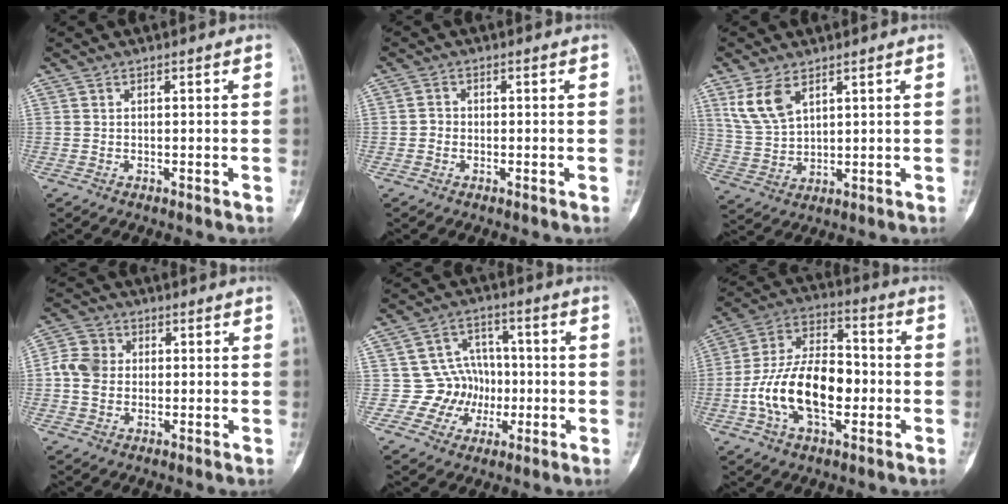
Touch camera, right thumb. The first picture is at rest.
{"total": 1.4, "force": [-0.4, 1.2, 0.5], "torque": [0.005, 0.007, -0.011]}
{"total": 7.6, "force": [4.2, 4.0, 5.0], "torque": [-0.096, -0.014, 0.096]}
{"total": 6.3, "force": [0.1, 5.4, 3.3], "torque": [-0.054, 0.013, -0.008]}
{"total": 9.2, "force": [-1.4, 8.8, 2.4], "torque": [0.026, 0.027, -0.026]}
{"total": 17.7, "force": [-3.3, 10.0, 14.2], "torque": [-0.250, 0.038, -0.060]}